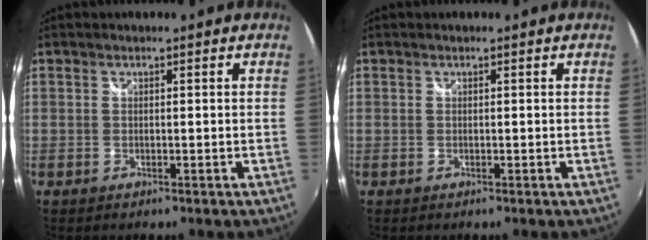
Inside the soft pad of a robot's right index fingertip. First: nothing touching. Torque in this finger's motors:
{"motor_torque": [0.00, 0.00, 0.00, 0.00]}